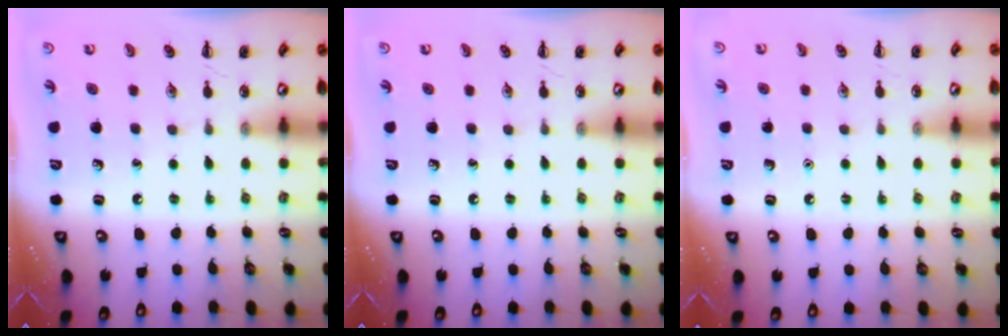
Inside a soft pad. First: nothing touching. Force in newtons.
{"total": 0.0}
{"total": 1.5, "press": 1.5, "slide": 0.1}